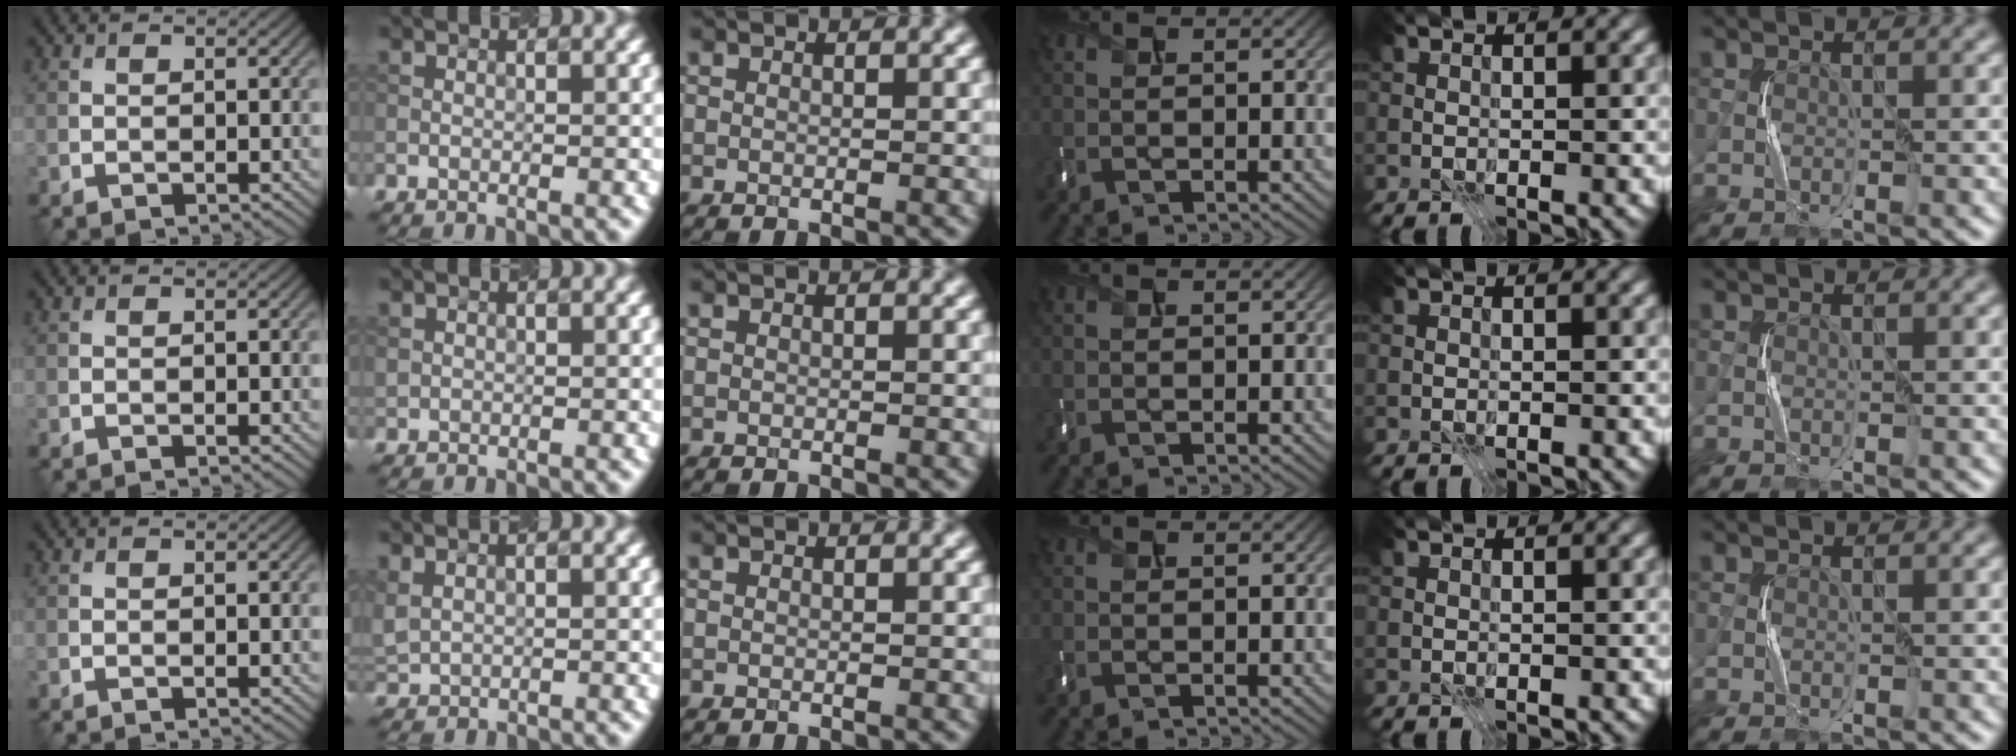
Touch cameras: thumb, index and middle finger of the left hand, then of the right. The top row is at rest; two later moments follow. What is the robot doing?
{"motion": "press", "object": "mouse"}